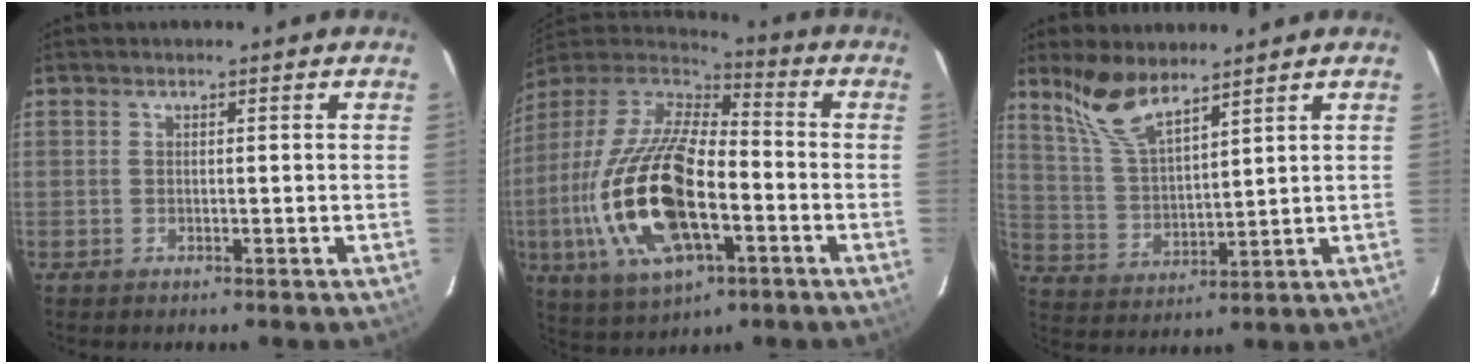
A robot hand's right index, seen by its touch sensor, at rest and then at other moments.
{"total": 24.0, "force": [-6.4, 10.5, 20.6], "torque": [-0.436, -0.028, -0.114]}
{"total": 9.2, "force": [7.2, 2.5, 5.2], "torque": [-0.108, 0.005, 0.155]}